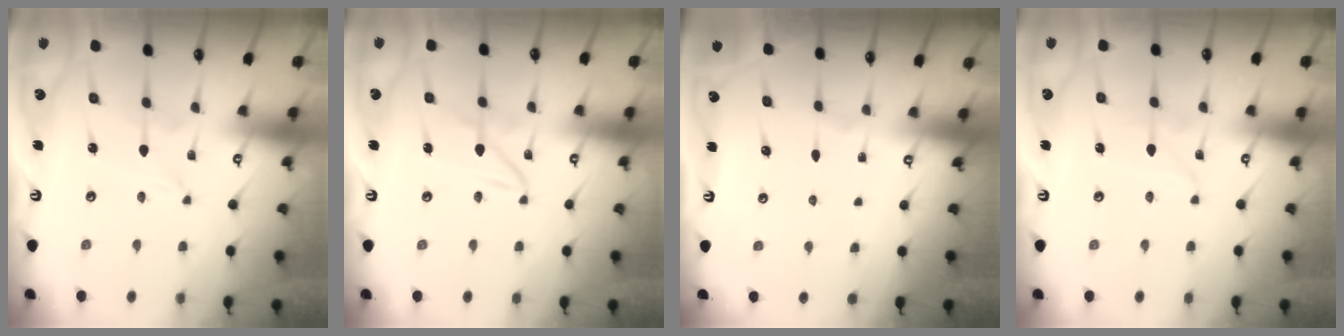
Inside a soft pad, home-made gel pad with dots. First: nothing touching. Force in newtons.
{"total": 2.9, "press": 2.9, "slide": 0.2}
{"total": 0.0}
{"total": 1.7, "press": 1.7, "slide": 0.2}